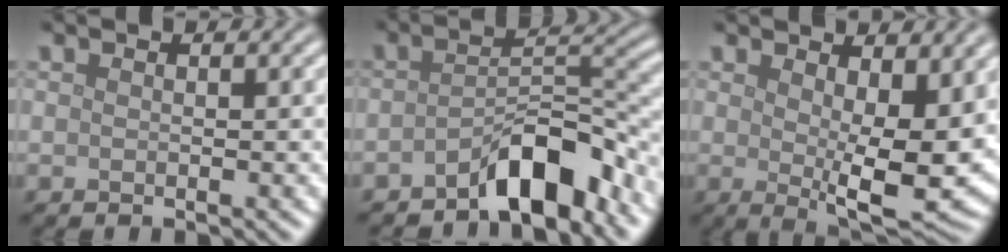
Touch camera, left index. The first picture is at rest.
{"total": 5.9, "force": [-4.0, 1.8, 3.9], "torque": [-0.054, 0.016, -0.070]}
{"total": 7.9, "force": [1.3, 2.9, 7.3], "torque": [-0.116, -0.021, 0.029]}